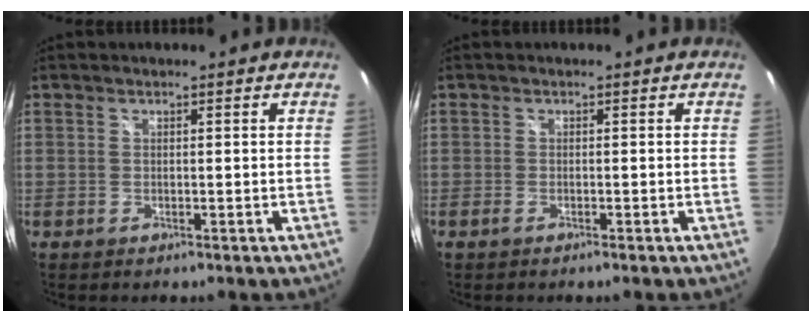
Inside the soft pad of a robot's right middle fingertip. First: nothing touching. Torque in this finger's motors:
{"motor_torque": [-0.16, -0.09, -0.07, -0.01]}